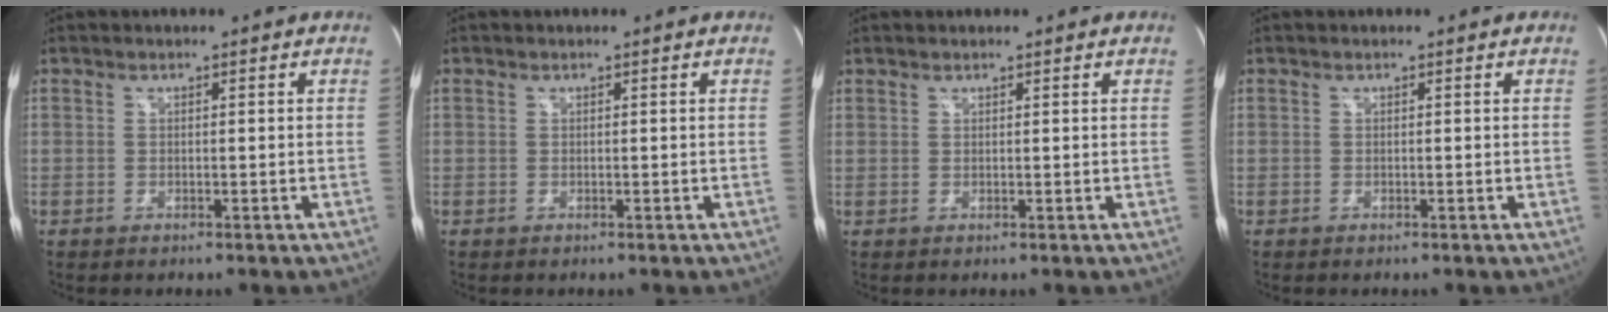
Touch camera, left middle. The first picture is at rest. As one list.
[{"total": 0.0}, {"total": 0.6, "force": [0.5, 0.3, 0.0], "torque": [-0.001, 0.001, 0.008]}, {"total": 0.0}]